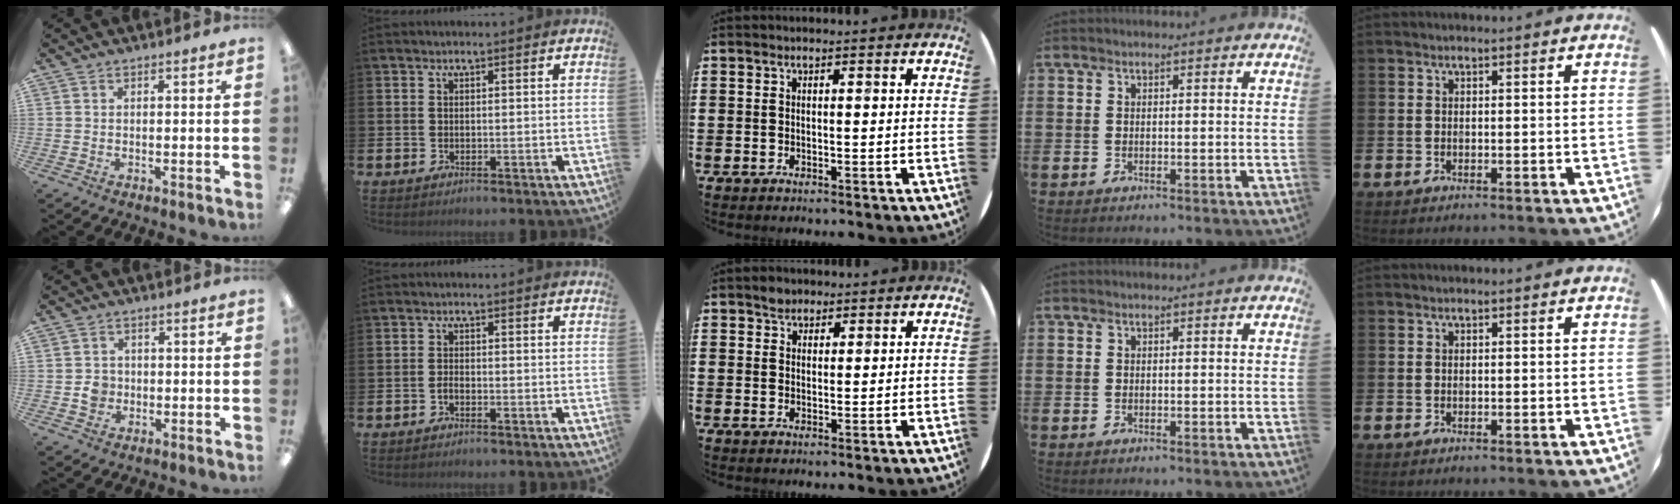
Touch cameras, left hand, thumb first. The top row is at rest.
{"thumb": {"total": 3.8, "force": [-0.5, 3.5, 1.5], "torque": [-0.020, 0.003, -0.010]}, "index": {"total": 1.0, "force": [-0.7, 0.3, 0.6], "torque": [-0.014, -0.001, -0.013]}, "middle": {"total": 2.1, "force": [1.8, 1.0, 0.1], "torque": [0.006, 0.001, 0.033]}}